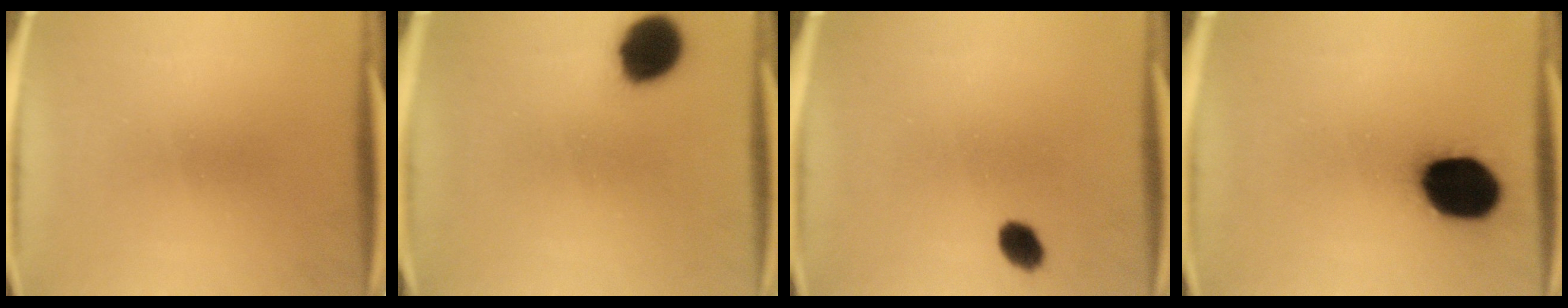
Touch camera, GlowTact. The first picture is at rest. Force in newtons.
{"total": 11.0}
{"total": 3.7}
{"total": 17.8}